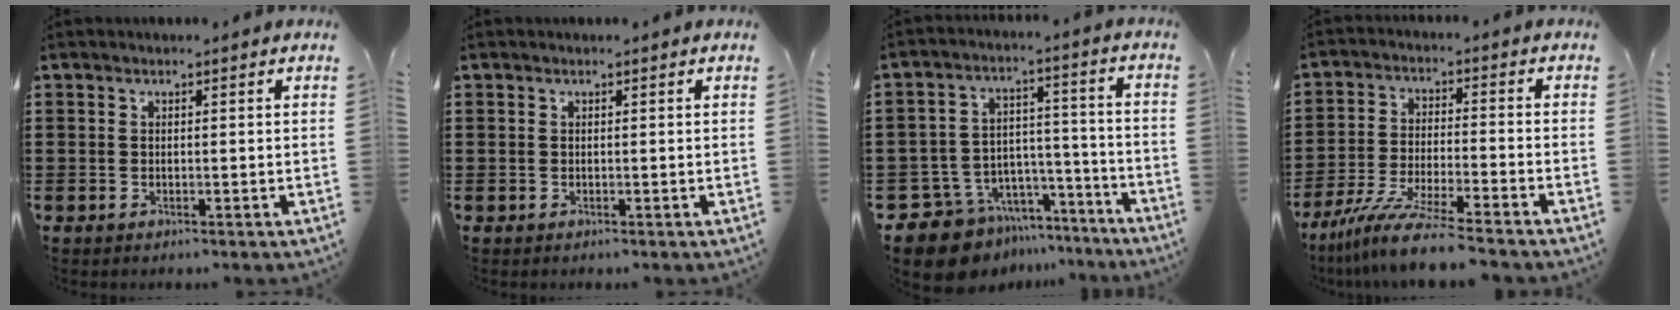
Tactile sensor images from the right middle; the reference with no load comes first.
{"total": 0.0}
{"total": 10.6, "force": [-9.5, 4.4, 1.8], "torque": [-0.050, 0.031, -0.182]}
{"total": 9.0, "force": [-7.9, -0.4, 4.5], "torque": [-0.086, -0.007, -0.151]}